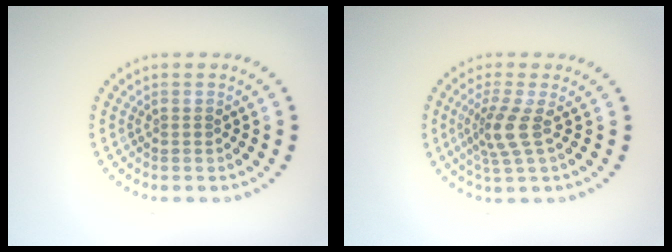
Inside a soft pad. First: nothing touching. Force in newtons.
{"total": 2.9, "press": 2.2, "slide": 1.9}